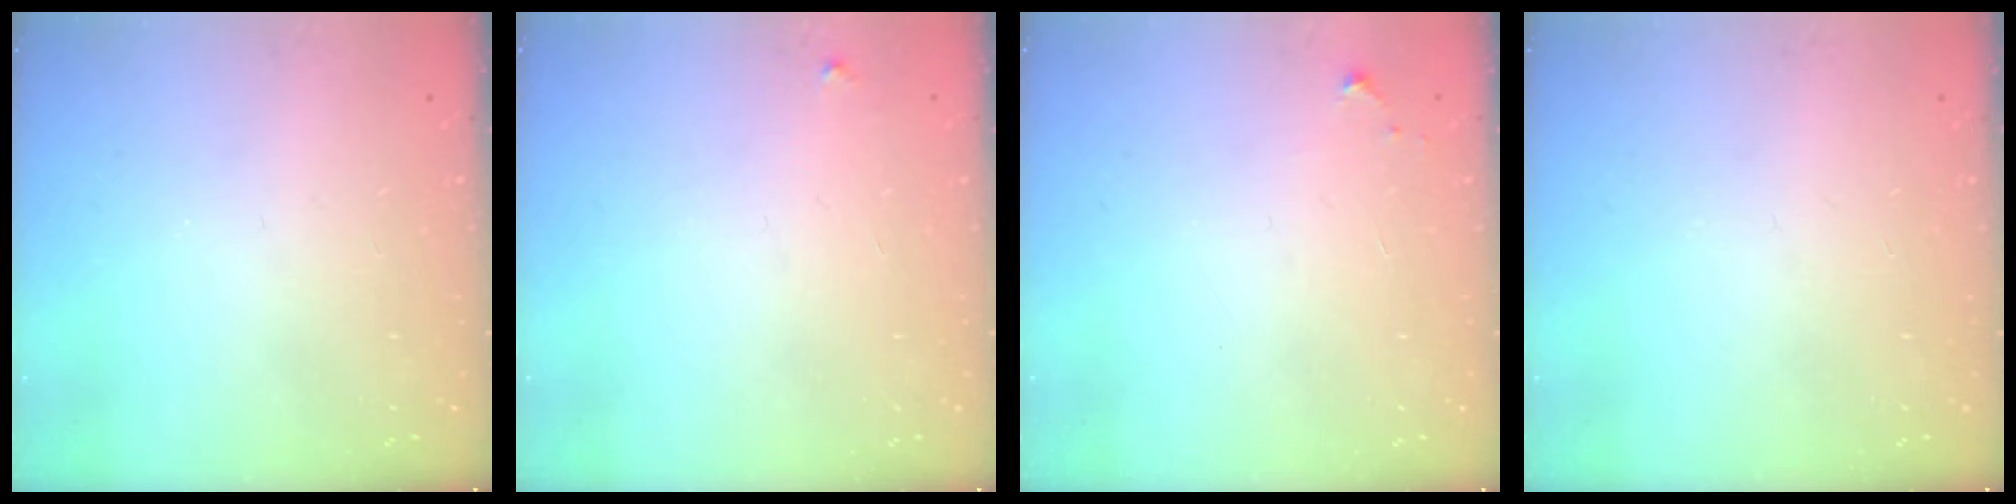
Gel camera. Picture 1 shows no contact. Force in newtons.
{"total": 2.3, "press": 2.3, "slide": 0.2}
{"total": 4.3, "press": 4.3, "slide": 0.7}
{"total": 0.0}